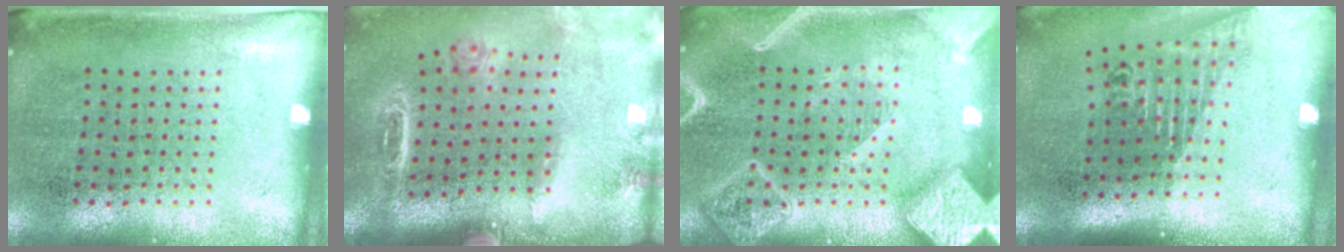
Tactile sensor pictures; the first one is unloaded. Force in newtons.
{"total": 2.2, "press": 1.9, "slide": 1.0}
{"total": 4.1, "press": 4.1, "slide": 0.5}
{"total": 1.7, "press": 1.3, "slide": 1.2}